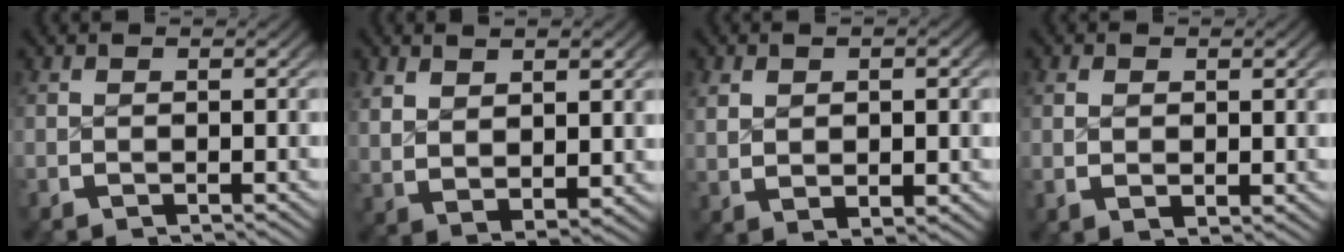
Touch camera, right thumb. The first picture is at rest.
{"total": 5.4, "force": [1.6, 3.3, 4.0], "torque": [-0.078, -0.013, 0.045]}
{"total": 3.1, "force": [0.9, 1.6, 2.5], "torque": [-0.045, -0.001, 0.026]}
{"total": 1.6, "force": [0.5, 0.9, 1.2], "torque": [-0.021, -0.006, 0.017]}